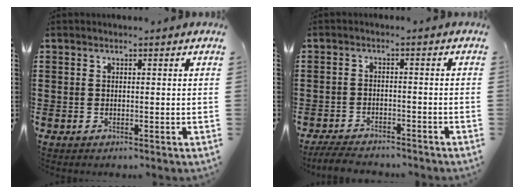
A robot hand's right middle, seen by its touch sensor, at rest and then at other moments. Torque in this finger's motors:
{"motor_torque": [0.09, -0.04, 0.04, 0.01]}